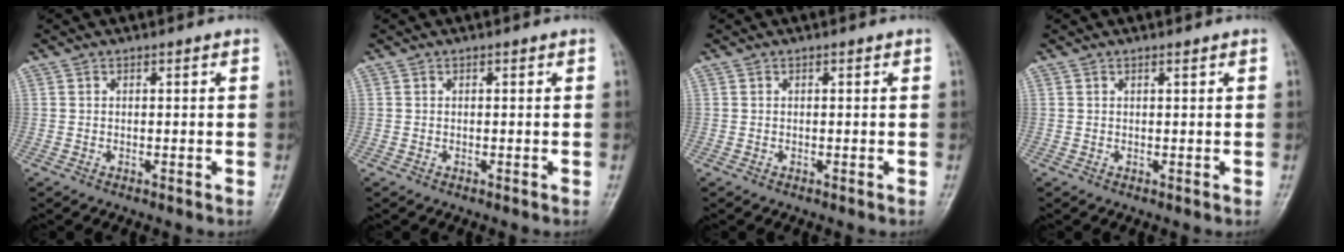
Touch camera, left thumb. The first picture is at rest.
{"total": 0.0}
{"total": 0.0}
{"total": 0.5, "force": [0.4, 0.1, 0.3], "torque": [-0.008, -0.002, 0.007]}